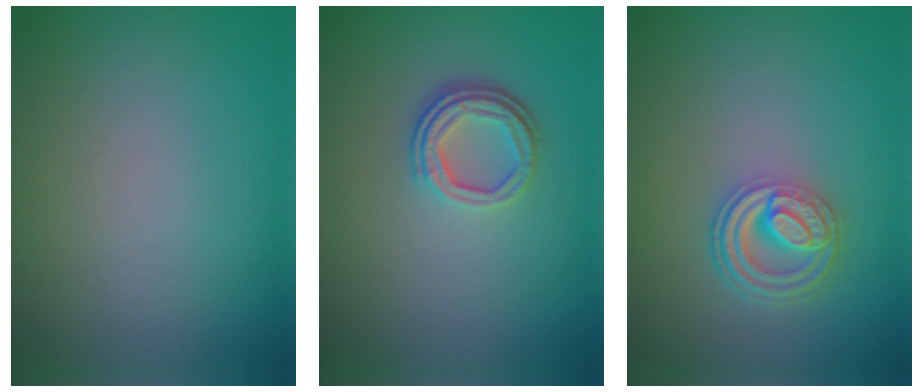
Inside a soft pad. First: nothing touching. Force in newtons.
{"total": 3.3, "press": 2.5, "slide": 2.1}
{"total": 4.5, "press": 3.3, "slide": 3.0}